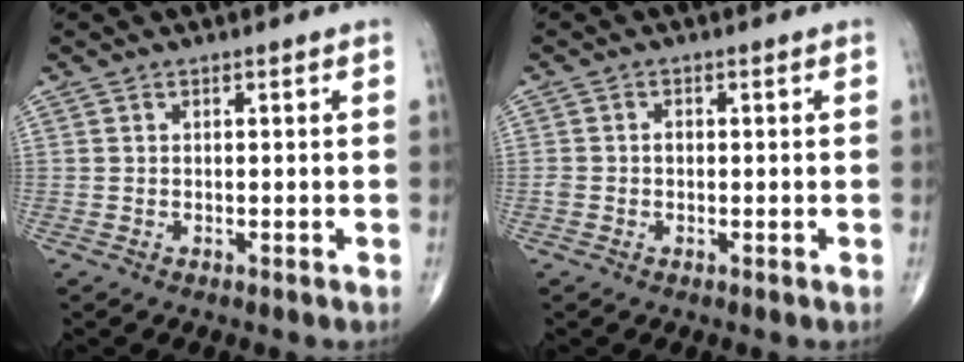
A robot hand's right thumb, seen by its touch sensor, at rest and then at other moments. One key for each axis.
{"total": 1.4, "fx": -0.2, "fy": 1.1, "fz": 0.9, "tx": -0.016, "ty": 0.005, "tz": -0.004}